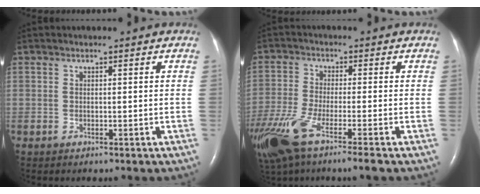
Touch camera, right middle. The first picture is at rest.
{"total": 9.8, "force": [-6.0, 0.8, 7.8], "torque": [-0.166, -0.022, -0.118]}